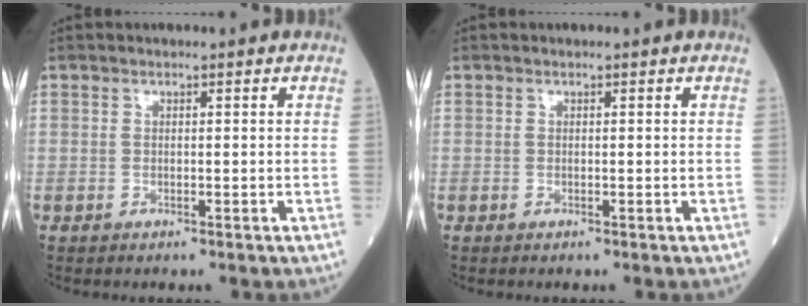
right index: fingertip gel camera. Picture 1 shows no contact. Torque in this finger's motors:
{"motor_torque": [0.00, 0.00, 0.00, 0.00]}